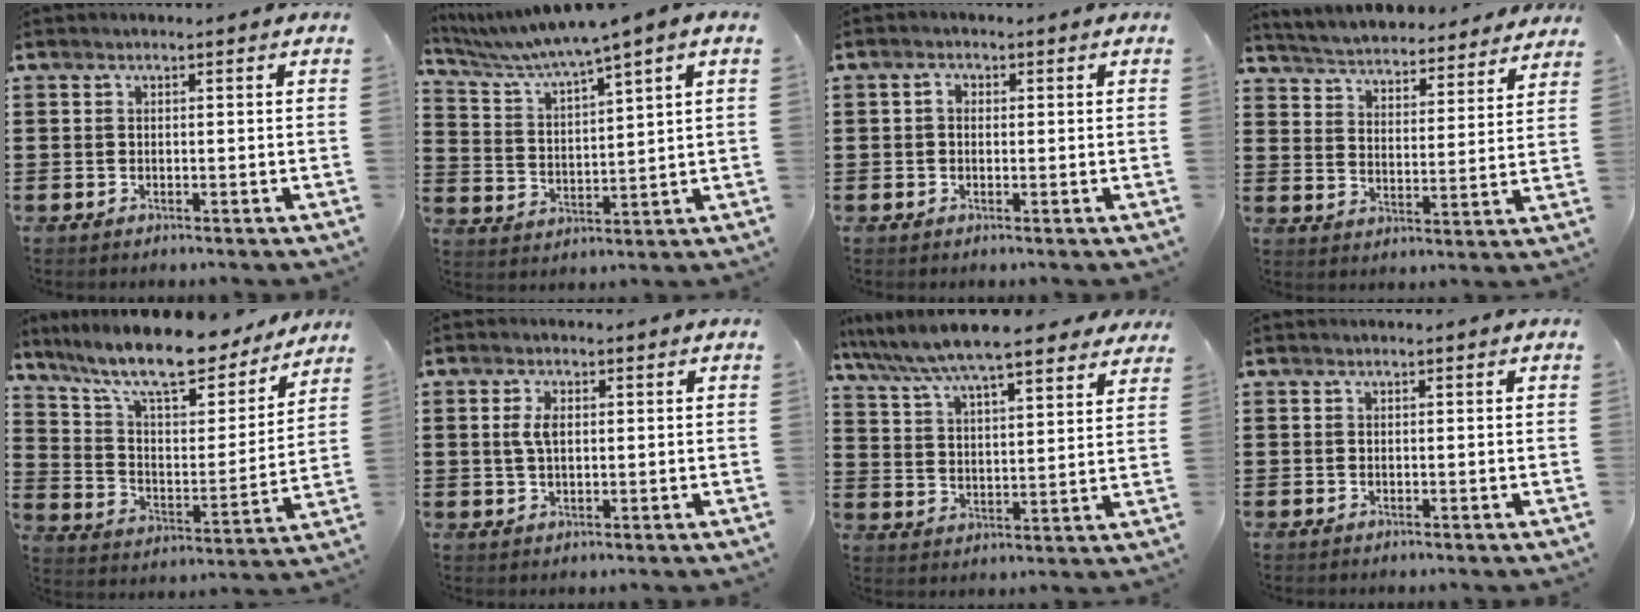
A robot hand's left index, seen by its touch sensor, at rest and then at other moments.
{"total": 5.1, "force": [4.0, -1.0, 2.9], "torque": [-0.076, -0.031, 0.062]}
{"total": 1.6, "force": [0.2, 1.1, 1.1], "torque": [-0.025, 0.008, 0.001]}
{"total": 4.6, "force": [4.5, -0.3, -0.1], "torque": [-0.023, -0.037, 0.074]}
{"total": 12.9, "force": [11.1, 1.9, 6.3], "torque": [-0.158, -0.070, 0.192]}
{"total": 3.2, "force": [0.6, 1.6, 2.7], "torque": [-0.066, 0.006, 0.006]}
{"total": 8.0, "force": [7.3, 0.4, 3.3], "torque": [-0.093, -0.035, 0.125]}
{"total": 0.0}